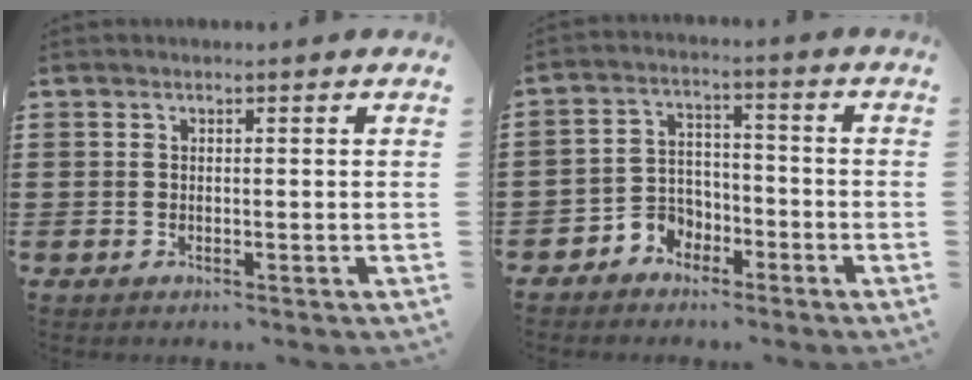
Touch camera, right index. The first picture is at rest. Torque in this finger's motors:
{"motor_torque": [1.07, 1.06, 0.06, 0.02]}